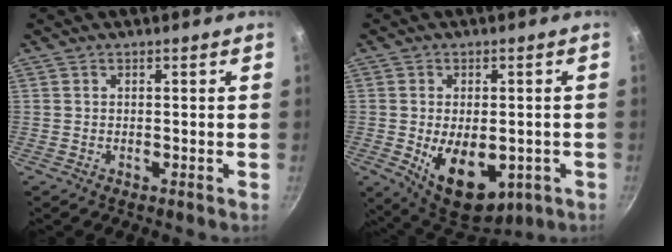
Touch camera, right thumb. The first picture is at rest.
{"total": 14.0, "force": [-3.6, 8.2, 10.7], "torque": [-0.126, -0.007, -0.032]}